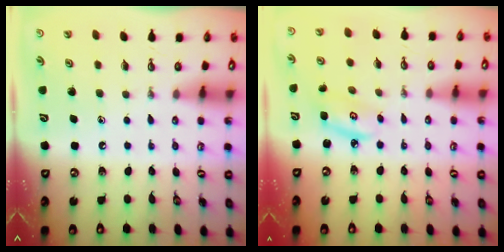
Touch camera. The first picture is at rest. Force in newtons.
{"total": 4.3, "press": 4.3, "slide": 0.3}